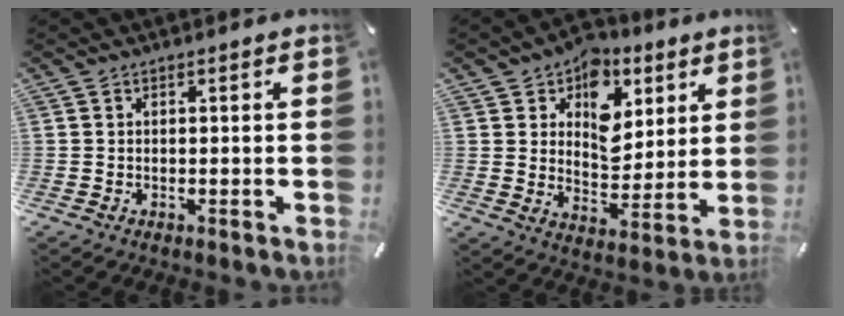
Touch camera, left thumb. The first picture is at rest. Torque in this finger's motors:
{"motor_torque": [1.86, 1.79, 1.24, -1.20, 0.09]}